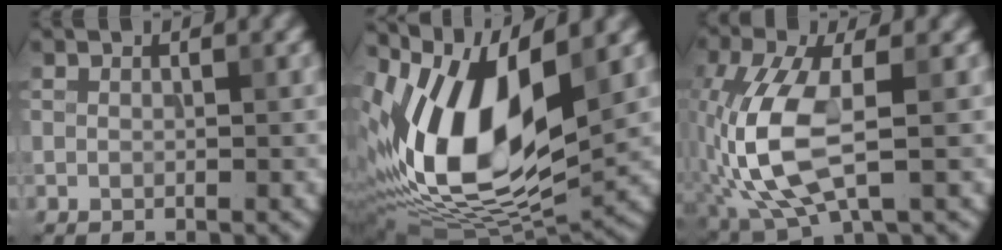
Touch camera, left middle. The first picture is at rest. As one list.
[{"total": 14.3, "force": [3.1, 7.3, 11.8], "torque": [-0.225, -0.004, 0.053]}, {"total": 8.3, "force": [-1.3, 3.6, 7.4], "torque": [-0.176, 0.002, -0.022]}]